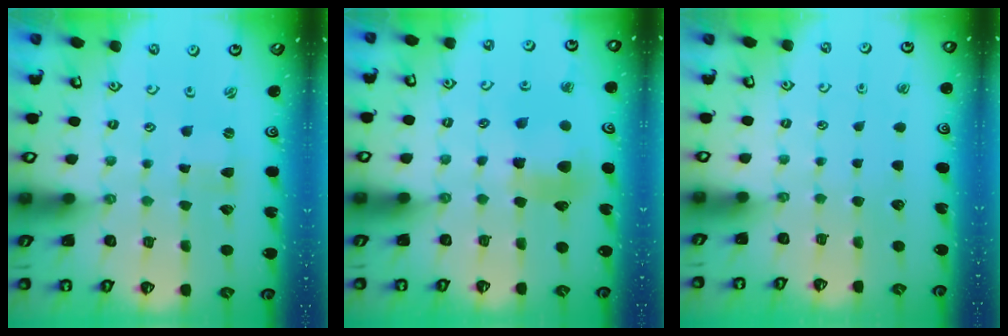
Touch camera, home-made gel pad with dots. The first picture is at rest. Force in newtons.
{"total": 9.5, "press": 9.4, "slide": 1.1}
{"total": 0.0}